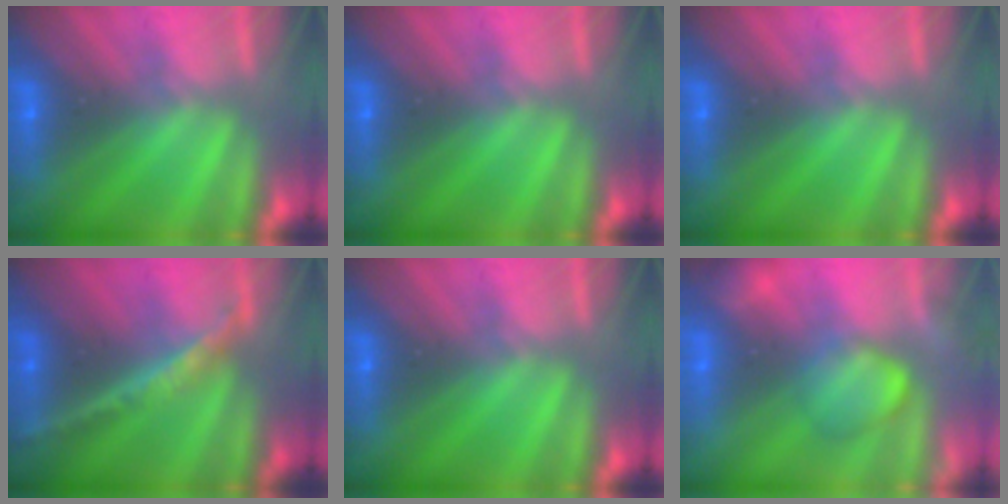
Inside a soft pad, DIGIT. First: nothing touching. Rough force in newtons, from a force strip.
{"total": 0.0}
{"total": 0.0}
{"total": 2.4}
{"total": 0.0}
{"total": 2.4}